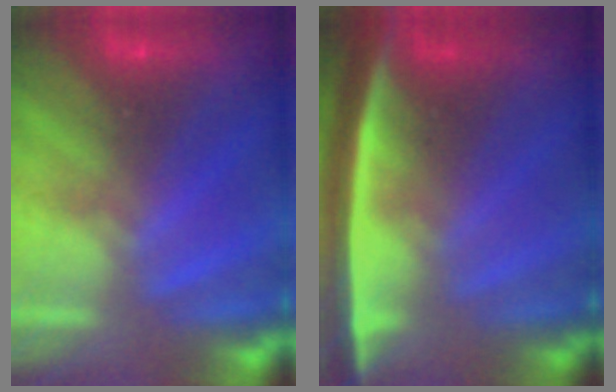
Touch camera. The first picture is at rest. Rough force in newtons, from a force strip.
{"total": 7.8}